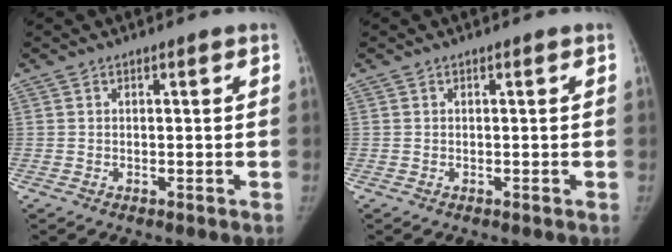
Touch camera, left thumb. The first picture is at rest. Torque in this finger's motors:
{"motor_torque": [0.00, 0.00, 0.02, -0.02, 0.00]}